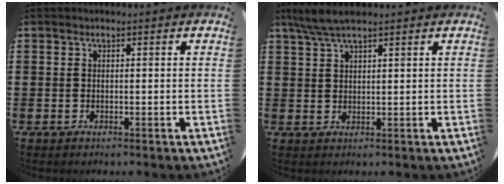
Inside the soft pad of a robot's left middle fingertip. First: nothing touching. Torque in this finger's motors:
{"motor_torque": [0.63, -0.56, 0.13, 0.07]}